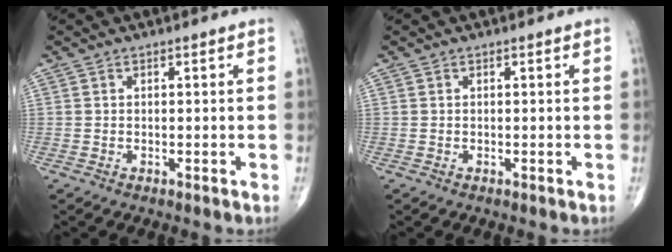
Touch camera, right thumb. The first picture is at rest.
{"total": 0.0}